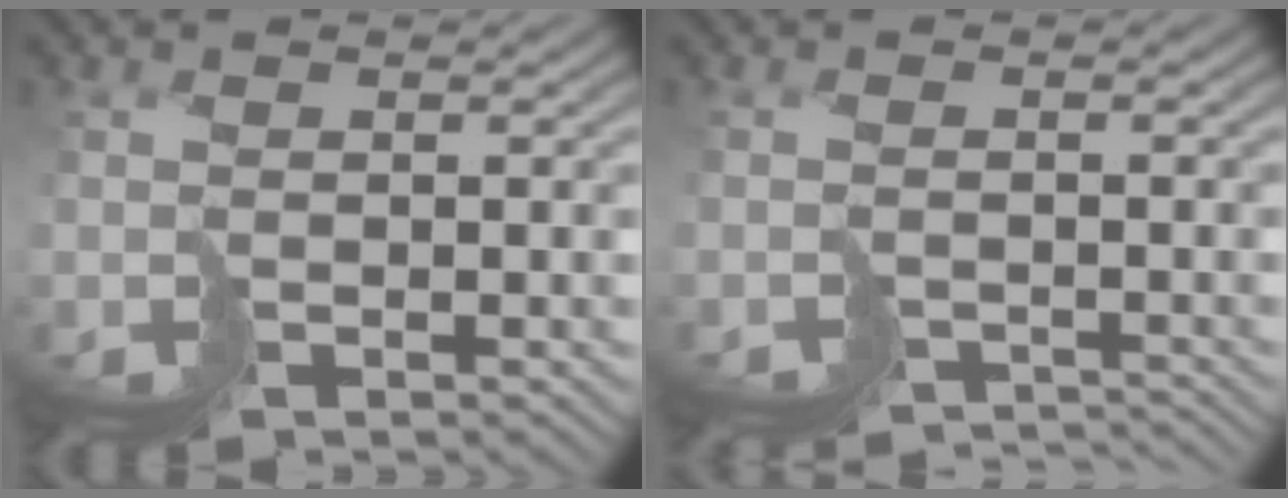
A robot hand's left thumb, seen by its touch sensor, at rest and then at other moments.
{"total": 3.2, "force": [-3.2, 0.2, 0.3], "torque": [-0.004, -0.011, -0.052]}